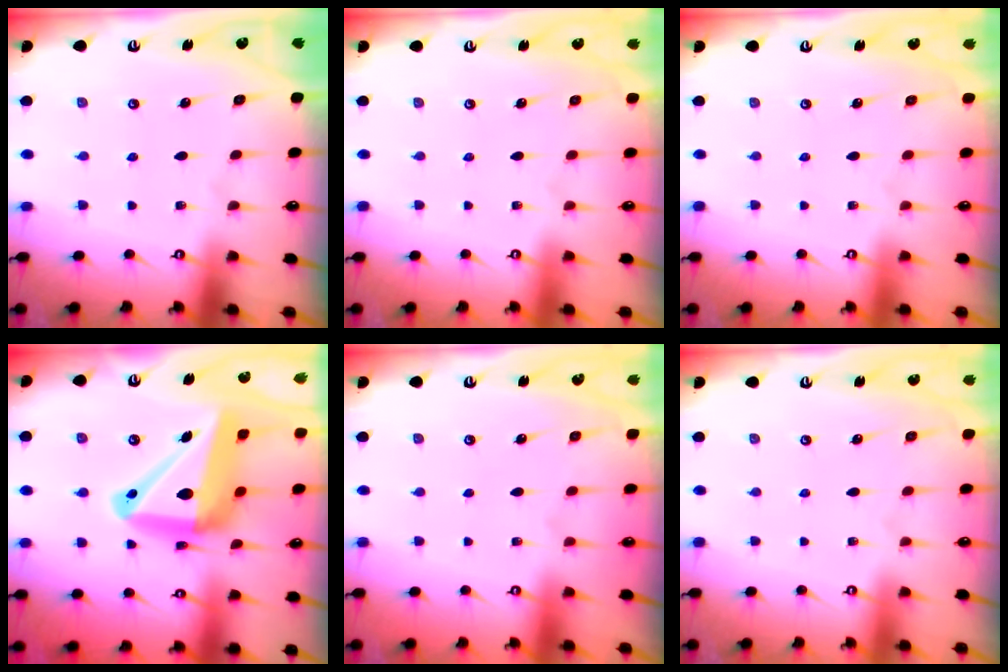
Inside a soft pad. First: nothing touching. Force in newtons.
{"total": 0.0}
{"total": 0.0}
{"total": 19.5, "press": 19.3, "slide": 2.9}
{"total": 0.0}
{"total": 0.0}